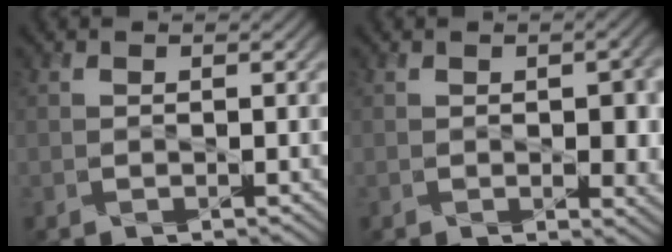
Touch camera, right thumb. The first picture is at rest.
{"total": 5.8, "force": [-0.1, 3.0, 5.0], "torque": [-0.063, -0.010, 0.014]}